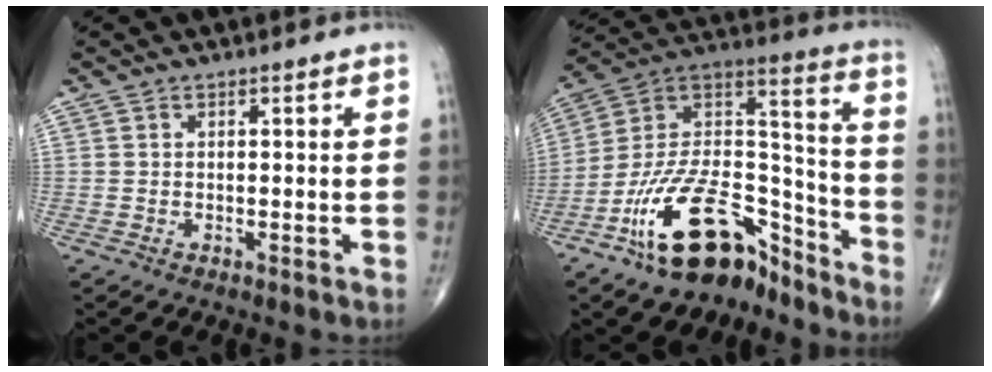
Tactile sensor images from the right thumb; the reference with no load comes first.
{"total": 21.8, "force": [-14.5, 10.3, 12.6], "torque": [-0.194, 0.109, -0.255]}